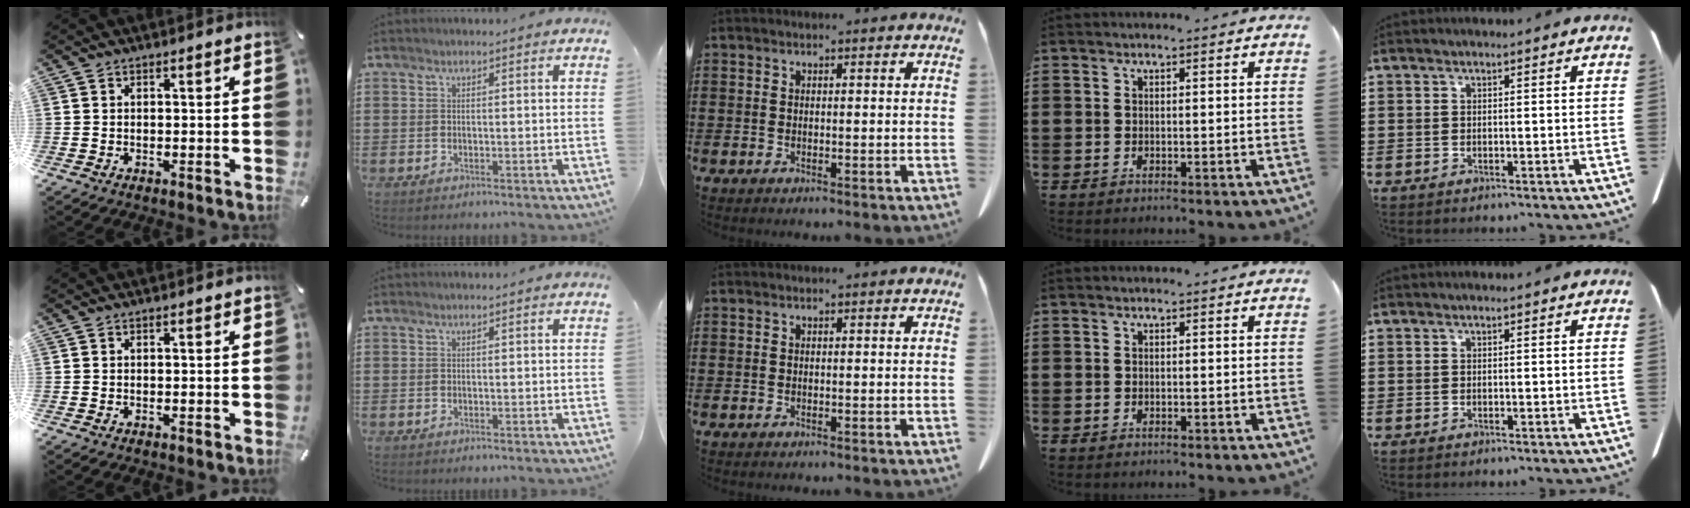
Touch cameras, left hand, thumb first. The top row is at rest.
{}